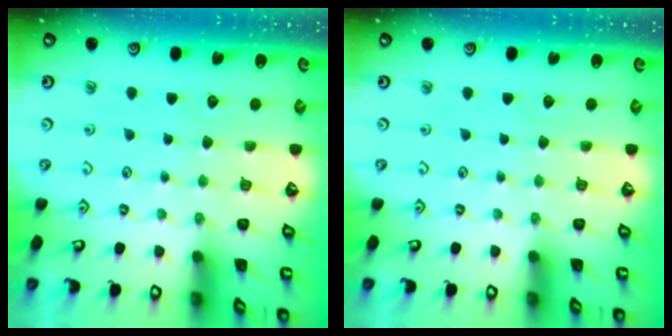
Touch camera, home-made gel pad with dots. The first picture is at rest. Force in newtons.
{"total": 0.0}